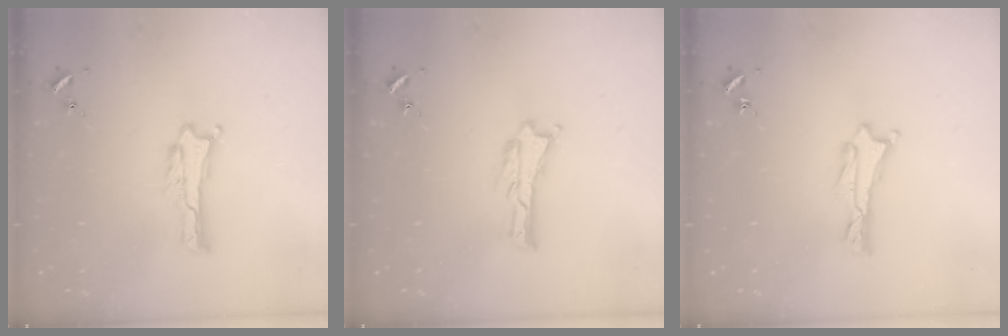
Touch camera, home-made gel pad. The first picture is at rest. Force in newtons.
{"total": 0.0}
{"total": 0.6, "press": 0.6, "slide": 0.1}